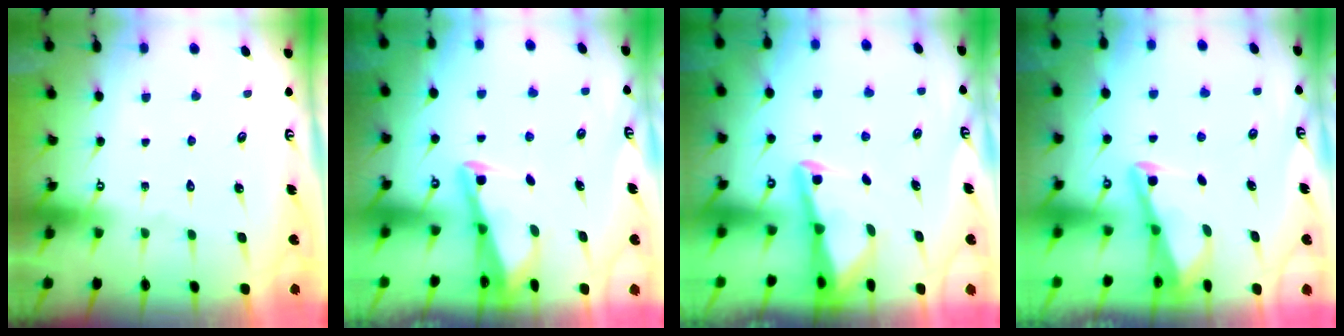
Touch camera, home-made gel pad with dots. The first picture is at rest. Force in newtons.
{"total": 2.5, "press": 2.5, "slide": 0.2}
{"total": 3.0, "press": 3.0, "slide": 0.4}
{"total": 2.8, "press": 2.8, "slide": 0.4}